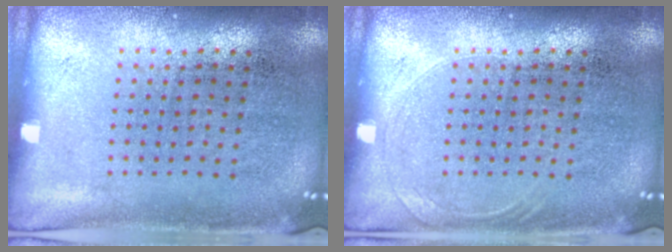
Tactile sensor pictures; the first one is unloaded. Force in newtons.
{"total": 0.9, "press": 0.8, "slide": 0.3}